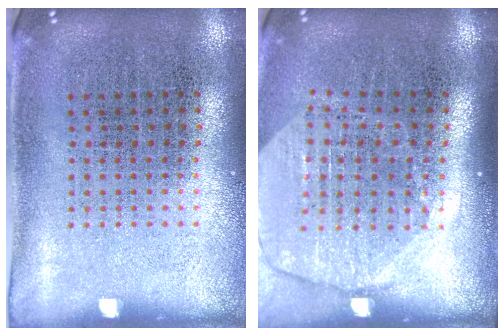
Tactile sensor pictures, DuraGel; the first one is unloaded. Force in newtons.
{"total": 2.1, "press": 1.8, "slide": 0.9}